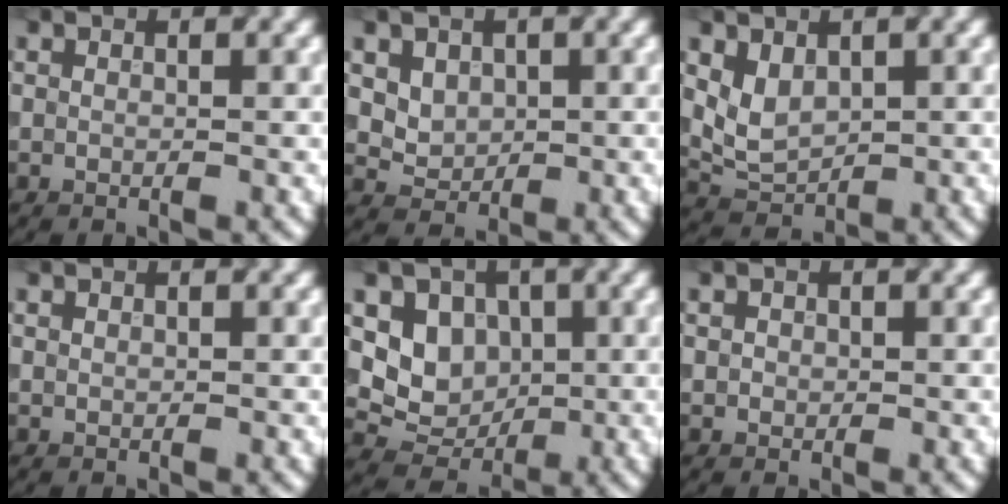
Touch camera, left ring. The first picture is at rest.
{"total": 3.3, "force": [1.3, 2.5, 1.6], "torque": [-0.037, 0.001, 0.044]}
{"total": 2.8, "force": [0.9, 2.0, 1.8], "torque": [-0.034, -0.005, 0.024]}
{"total": 0.0}
{"total": 5.1, "force": [0.9, 4.4, 2.5], "torque": [-0.035, -0.009, 0.011]}
{"total": 0.7, "force": [0.1, 0.7, 0.2], "torque": [0.004, -0.003, 0.001]}